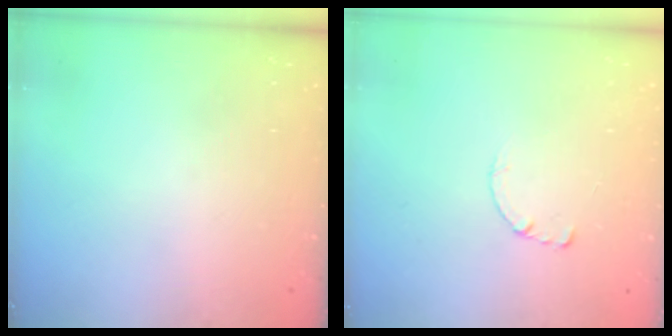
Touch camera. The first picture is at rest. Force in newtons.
{"total": 0.7, "press": 0.6, "slide": 0.1}